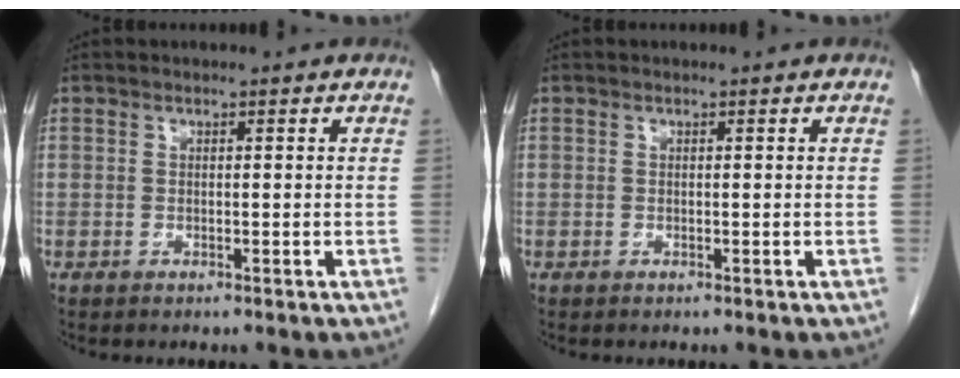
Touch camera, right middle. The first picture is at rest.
{"total": 0.0}